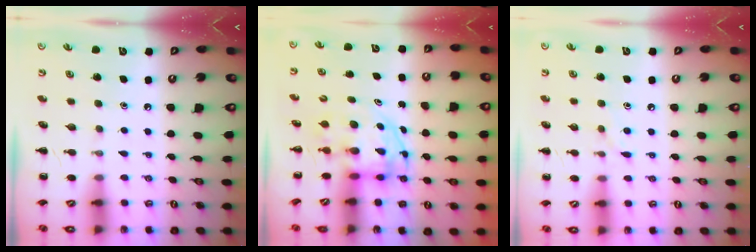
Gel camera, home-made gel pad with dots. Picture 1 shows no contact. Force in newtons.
{"total": 3.8, "press": 3.7, "slide": 0.7}
{"total": 5.8, "press": 5.5, "slide": 2.0}